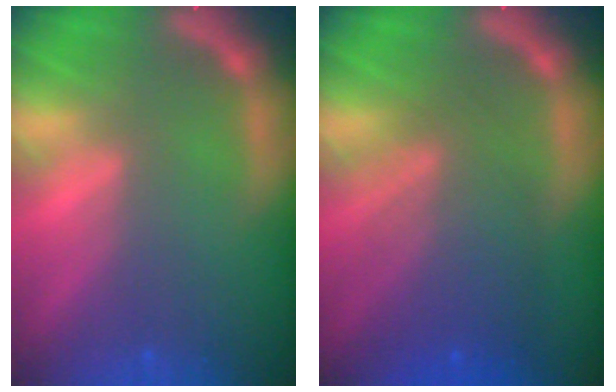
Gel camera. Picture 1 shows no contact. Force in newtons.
{"total": 7.1}